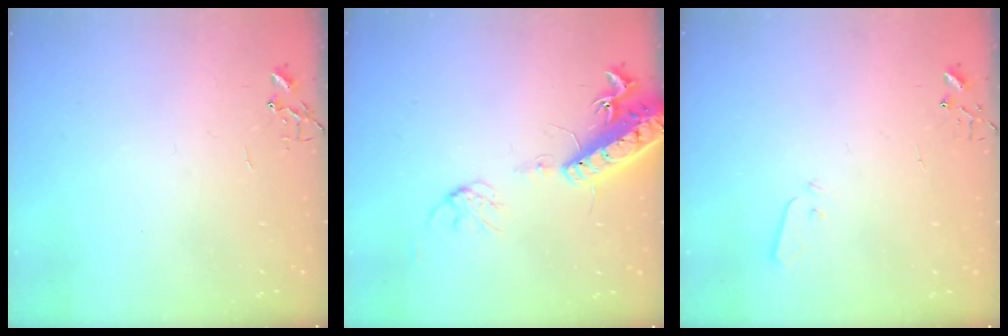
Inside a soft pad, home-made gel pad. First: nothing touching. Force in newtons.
{"total": 16.2, "press": 15.7, "slide": 3.7}
{"total": 3.0, "press": 2.9, "slide": 0.7}